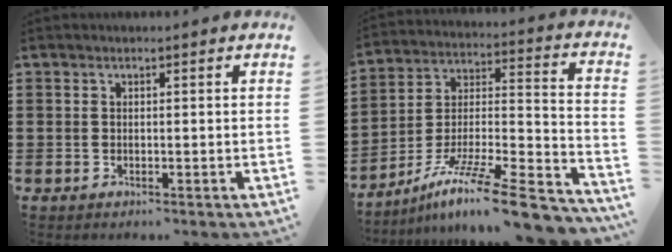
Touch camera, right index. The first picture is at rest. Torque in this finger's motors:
{"motor_torque": [0.52, 0.54, 0.29, 0.11]}